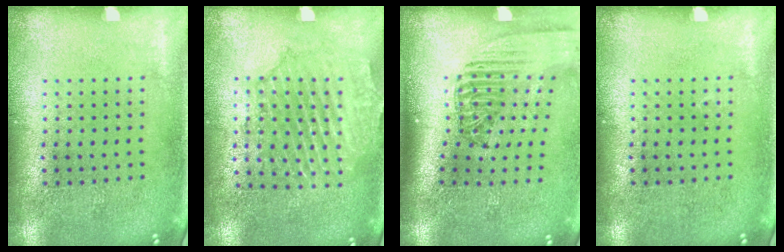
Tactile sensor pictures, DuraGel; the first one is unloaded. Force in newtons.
{"total": 1.8, "press": 1.8, "slide": 0.3}
{"total": 2.4, "press": 1.8, "slide": 1.7}
{"total": 0.0}